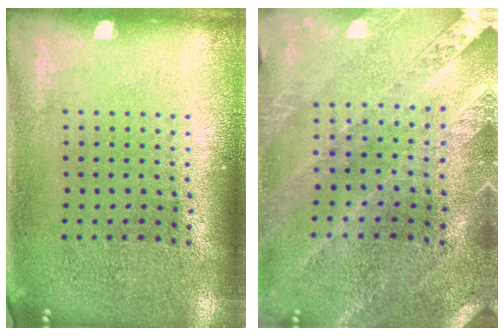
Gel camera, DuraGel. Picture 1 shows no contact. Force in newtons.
{"total": 1.0, "press": 1.0, "slide": 0.3}